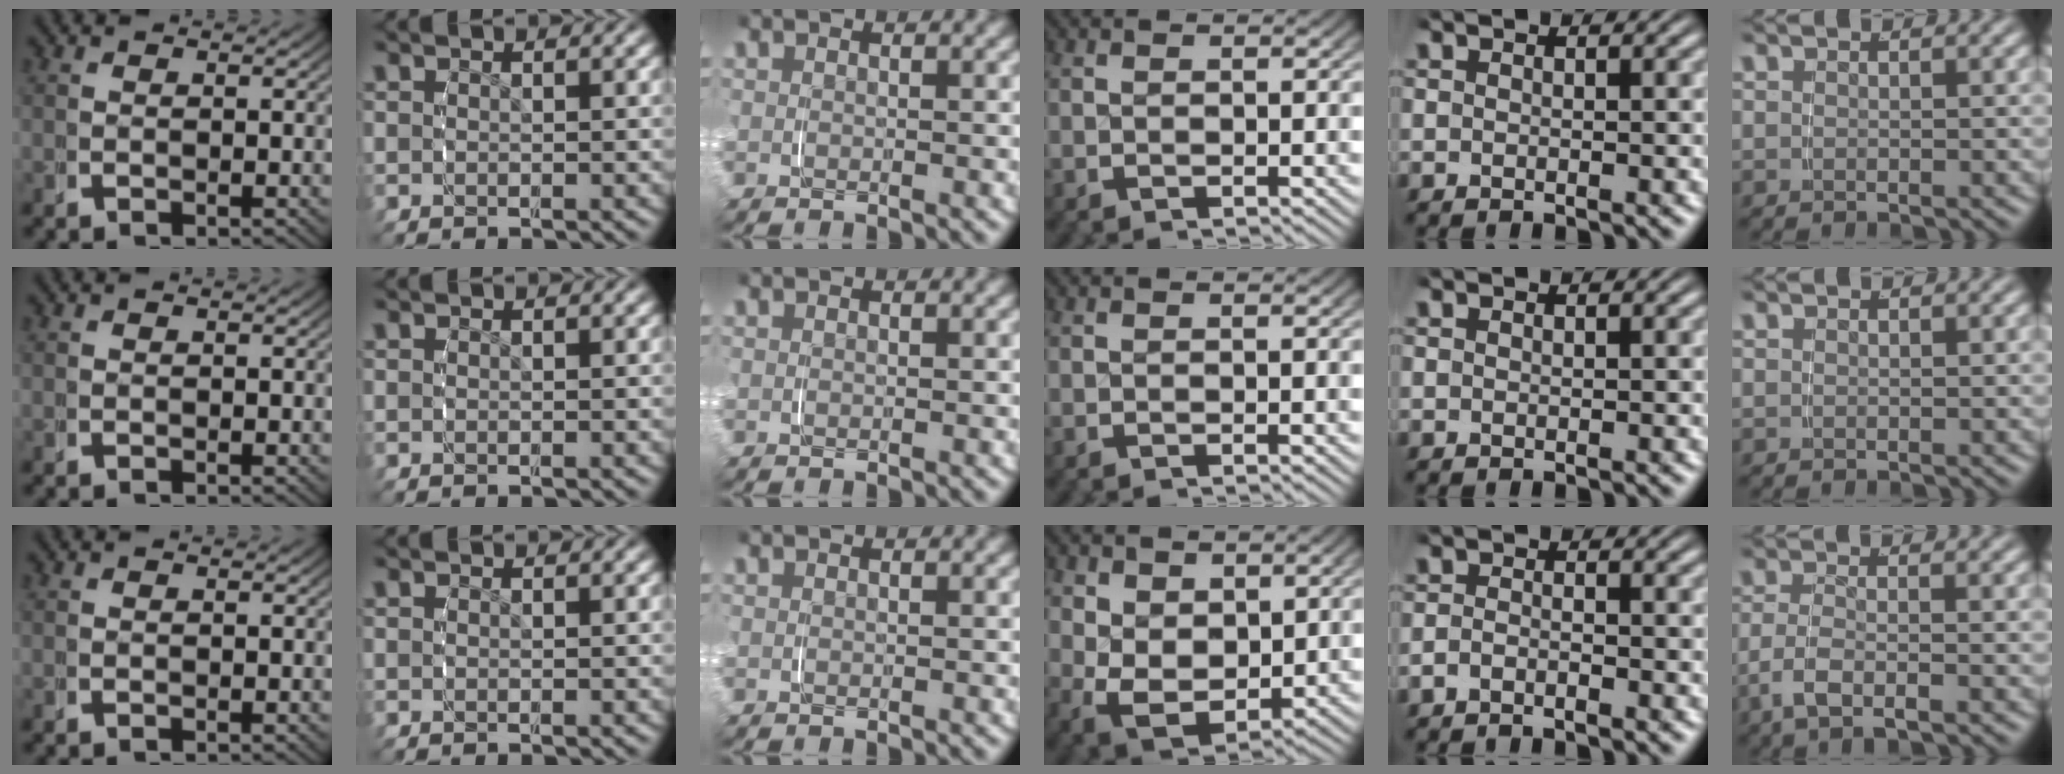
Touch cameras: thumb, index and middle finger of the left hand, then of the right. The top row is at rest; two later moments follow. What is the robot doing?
{"motion": "grasp_and_lifting", "object": "napkin"}